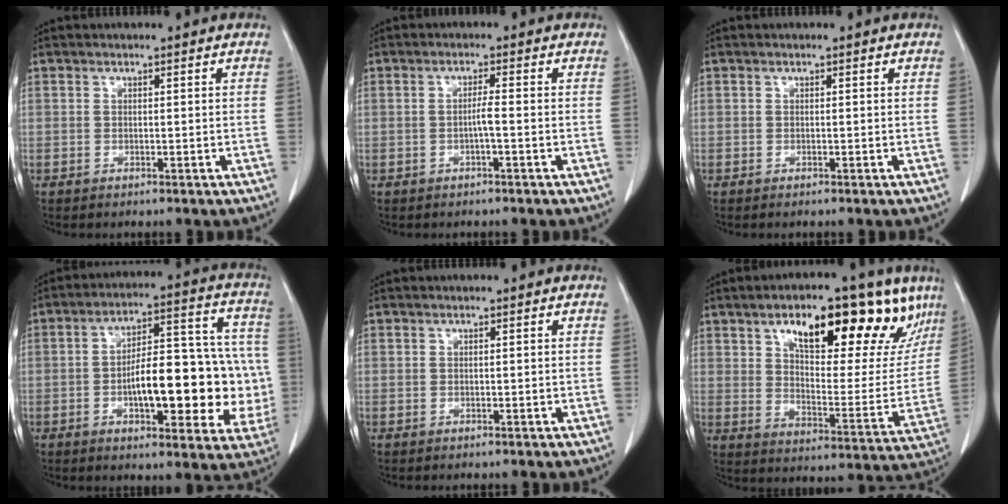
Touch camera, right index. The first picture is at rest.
{"total": 2.3, "force": [-0.6, 0.3, 2.2], "torque": [-0.043, 0.003, -0.009]}
{"total": 0.5, "force": [-0.2, 0.3, 0.4], "torque": [-0.011, -0.001, -0.003]}
{"total": 20.4, "force": [-3.1, 7.7, 18.7], "torque": [-0.223, 0.042, -0.033]}
{"total": 0.0}
{"total": 25.1, "force": [14.5, 9.0, 18.4], "torque": [-0.263, 0.025, 0.209]}